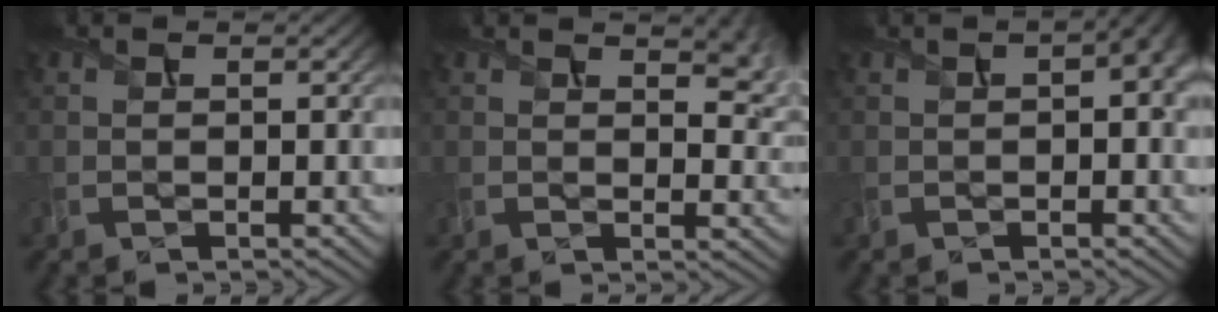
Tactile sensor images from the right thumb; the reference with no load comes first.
{"total": 6.5, "force": [3.6, 2.7, 4.7], "torque": [-0.072, -0.001, 0.065]}
{"total": 5.0, "force": [0.6, 2.0, 4.6], "torque": [-0.069, 0.003, 0.011]}